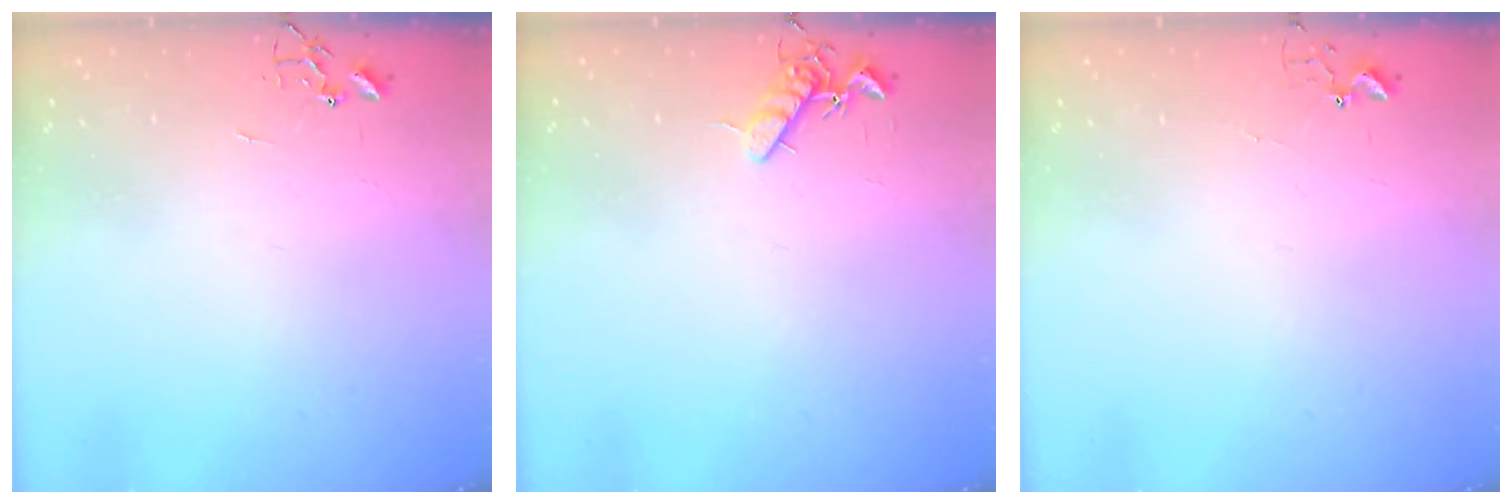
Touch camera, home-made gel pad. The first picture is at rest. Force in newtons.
{"total": 7.7, "press": 7.7, "slide": 1.1}
{"total": 2.9, "press": 2.9, "slide": 0.3}